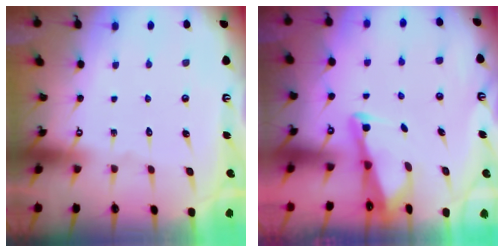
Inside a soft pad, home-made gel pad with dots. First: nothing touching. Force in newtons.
{"total": 2.6, "press": 2.6, "slide": 0.3}